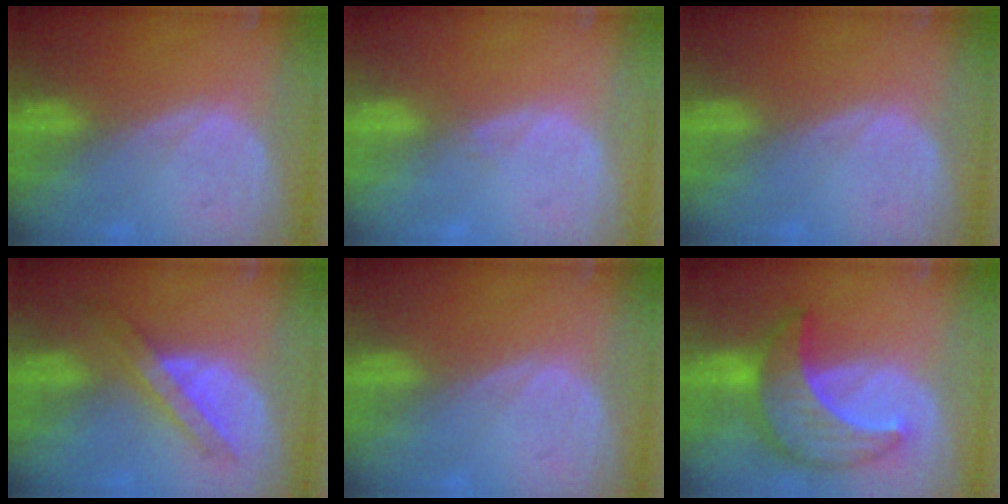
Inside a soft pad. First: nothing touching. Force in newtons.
{"total": 0.6, "press": 0.6, "slide": 0.2}
{"total": 0.0}
{"total": 5.9, "press": 5.7, "slide": 1.5}
{"total": 0.0}
{"total": 10.0, "press": 10.0, "slide": 0.8}